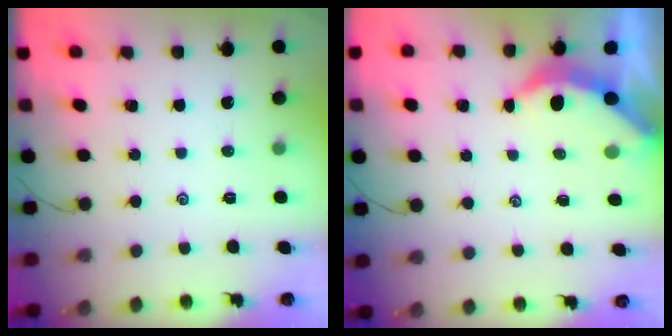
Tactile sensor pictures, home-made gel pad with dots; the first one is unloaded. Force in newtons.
{"total": 3.7, "press": 3.7, "slide": 0.4}